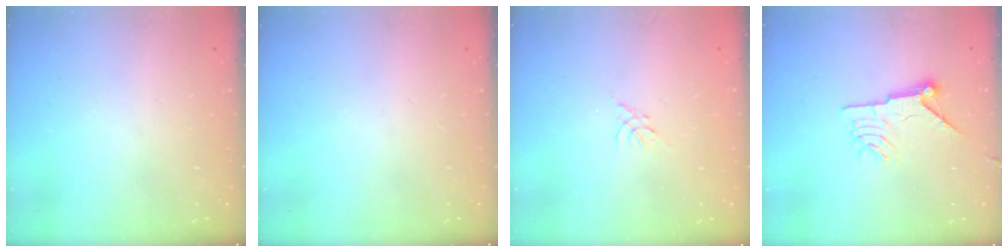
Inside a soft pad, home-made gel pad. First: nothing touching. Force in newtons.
{"total": 0.0}
{"total": 0.0}
{"total": 9.9, "press": 9.9, "slide": 1.0}